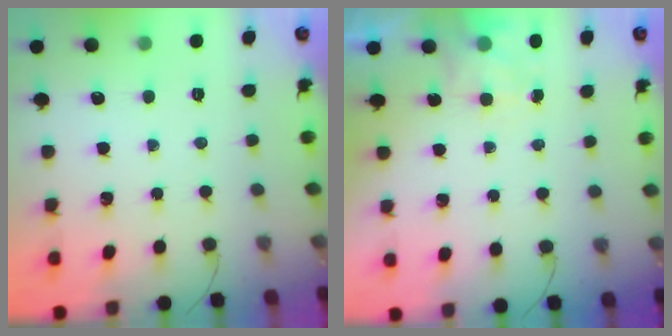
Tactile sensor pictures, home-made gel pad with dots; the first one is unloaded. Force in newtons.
{"total": 3.2, "press": 2.8, "slide": 1.4}